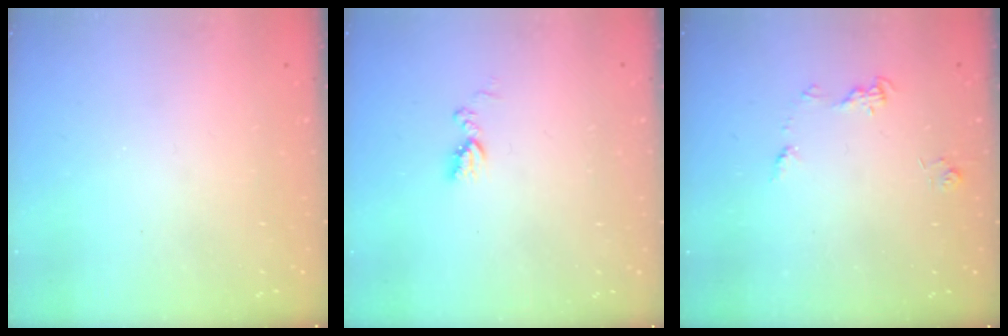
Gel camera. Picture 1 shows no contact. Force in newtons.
{"total": 6.9, "press": 6.8, "slide": 0.8}
{"total": 5.7, "press": 5.7, "slide": 0.6}